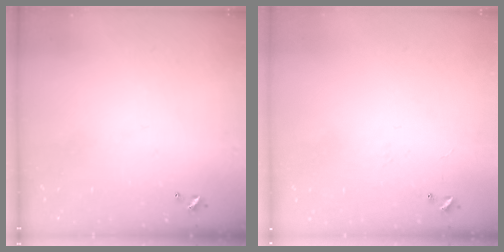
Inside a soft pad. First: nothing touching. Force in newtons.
{"total": 6.6, "press": 6.6, "slide": 0.7}